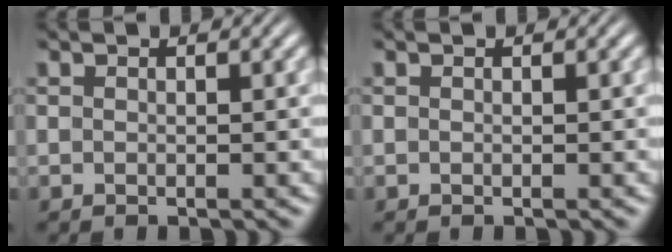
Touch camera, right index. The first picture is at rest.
{"total": 0.0}